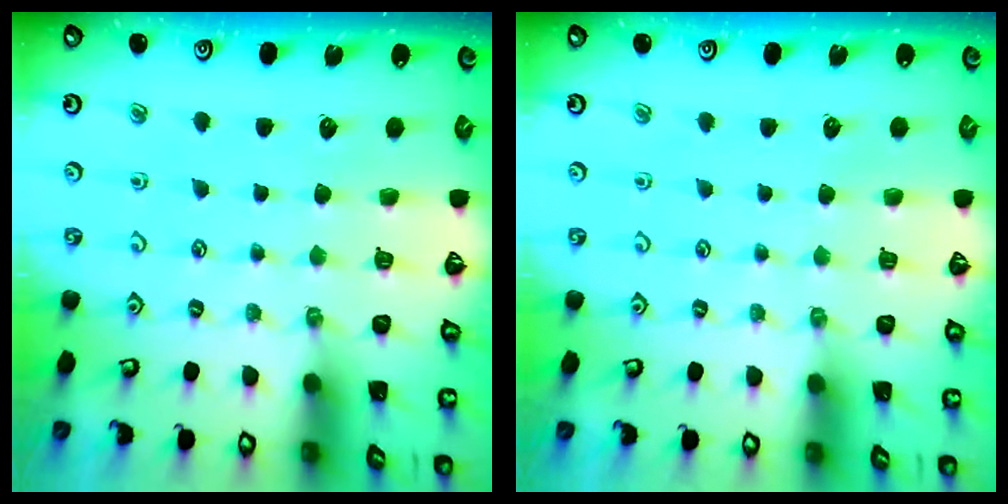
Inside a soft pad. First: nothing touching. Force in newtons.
{"total": 0.0}